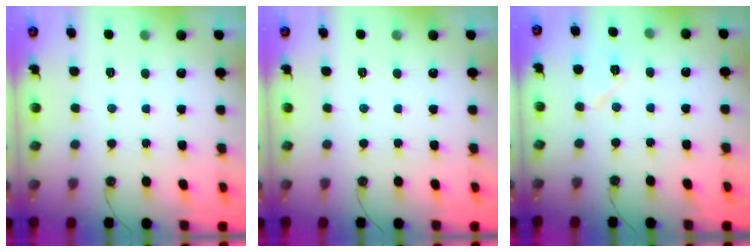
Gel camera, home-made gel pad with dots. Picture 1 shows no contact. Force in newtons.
{"total": 0.0}
{"total": 6.8, "press": 5.5, "slide": 4.1}